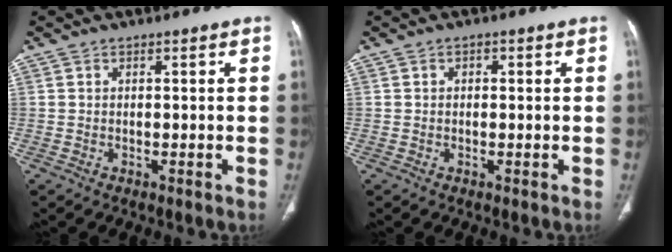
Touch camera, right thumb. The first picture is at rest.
{"total": 1.0, "force": [0.3, 0.7, 0.7], "torque": [-0.008, 0.002, 0.004]}